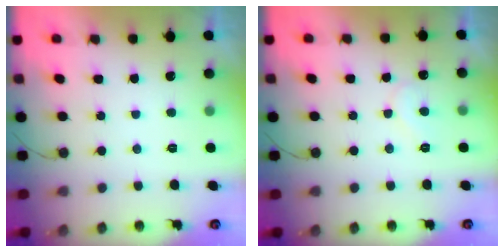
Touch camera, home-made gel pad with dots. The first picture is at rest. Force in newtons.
{"total": 6.3, "press": 6.3, "slide": 0.6}